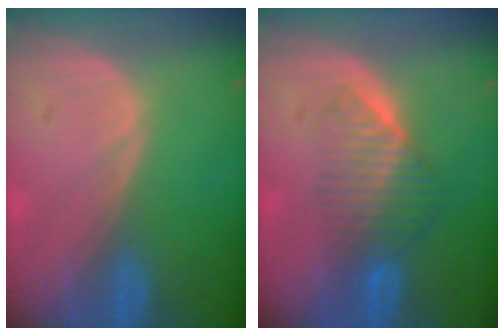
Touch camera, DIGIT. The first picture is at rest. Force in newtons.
{"total": 6.5, "press": 5.5, "slide": 3.4}